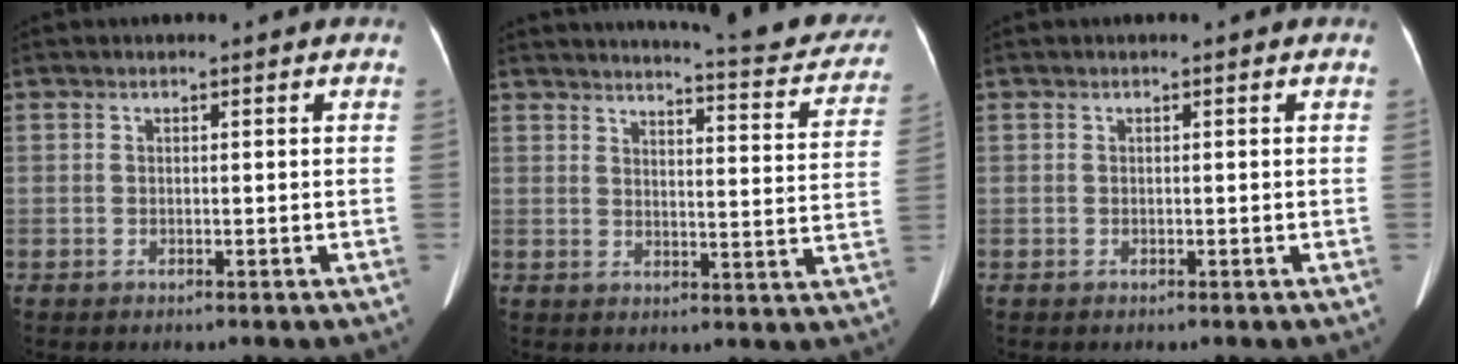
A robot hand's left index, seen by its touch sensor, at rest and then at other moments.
{"total": 18.5, "force": [17.2, 2.3, 6.5], "torque": [-0.071, -0.058, 0.189]}
{"total": 0.0}